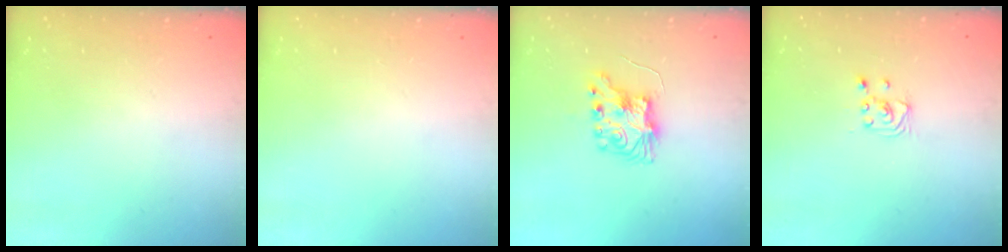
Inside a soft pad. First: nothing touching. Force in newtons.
{"total": 0.0}
{"total": 8.4, "press": 8.4, "slide": 0.2}
{"total": 2.5, "press": 2.5, "slide": 0.2}